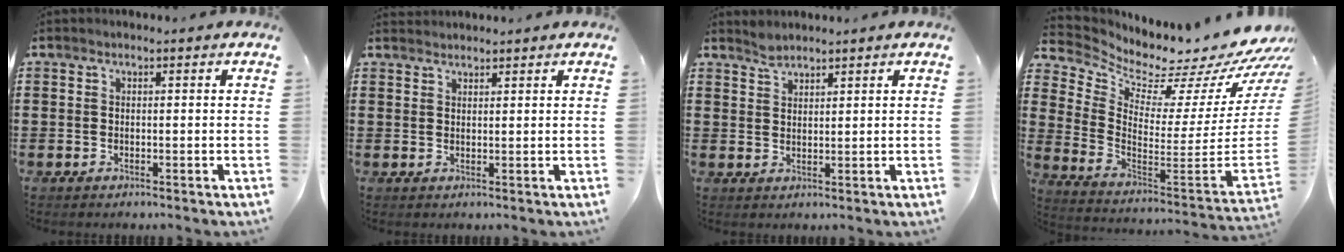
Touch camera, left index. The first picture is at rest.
{"total": 1.5, "force": [1.5, 0.2, 0.0], "torque": [-0.002, 0.001, 0.029]}
{"total": 1.9, "force": [1.9, 0.4, 0.3], "torque": [-0.009, 0.000, 0.036]}
{"total": 5.1, "force": [4.9, 0.8, 1.4], "torque": [-0.029, -0.086, 0.064]}